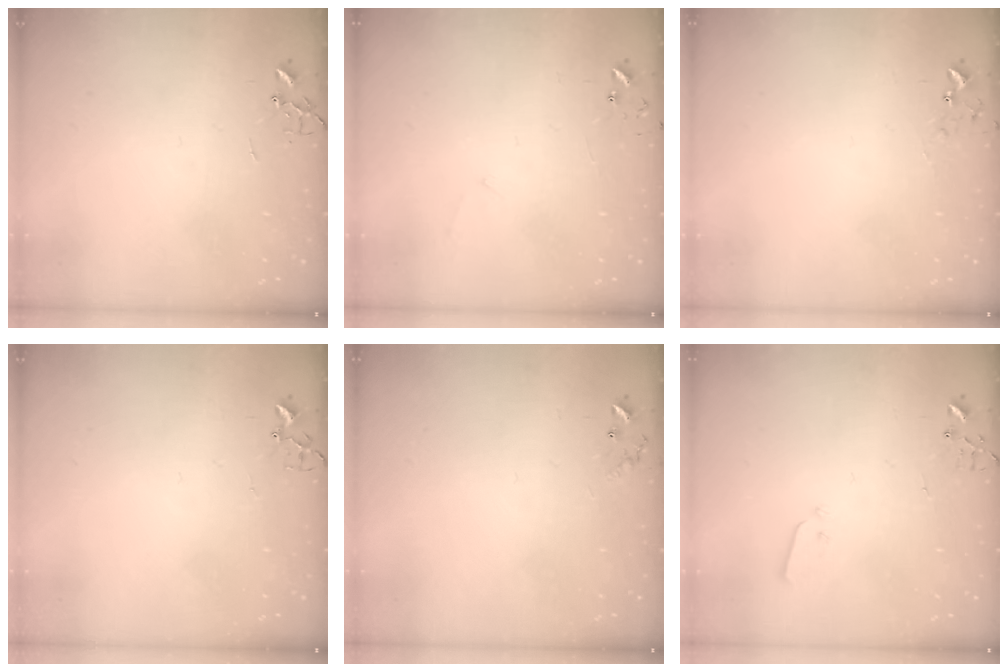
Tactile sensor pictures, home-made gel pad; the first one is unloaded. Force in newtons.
{"total": 5.4, "press": 5.4, "slide": 0.4}
{"total": 5.0, "press": 5.0, "slide": 0.5}
{"total": 3.0, "press": 2.9, "slide": 0.4}
{"total": 6.6, "press": 6.6, "slide": 0.5}
{"total": 3.0, "press": 2.9, "slide": 0.3}